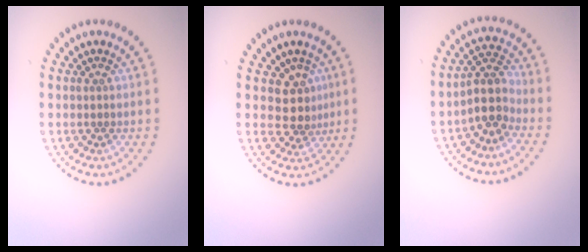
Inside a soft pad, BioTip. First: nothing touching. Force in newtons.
{"total": 2.8, "press": 2.3, "slide": 1.6}
{"total": 3.3, "press": 2.7, "slide": 2.0}